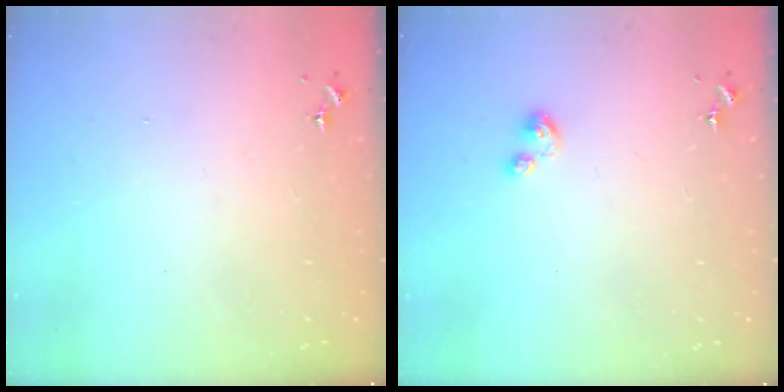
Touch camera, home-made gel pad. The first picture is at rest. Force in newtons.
{"total": 3.4, "press": 3.3, "slide": 0.4}